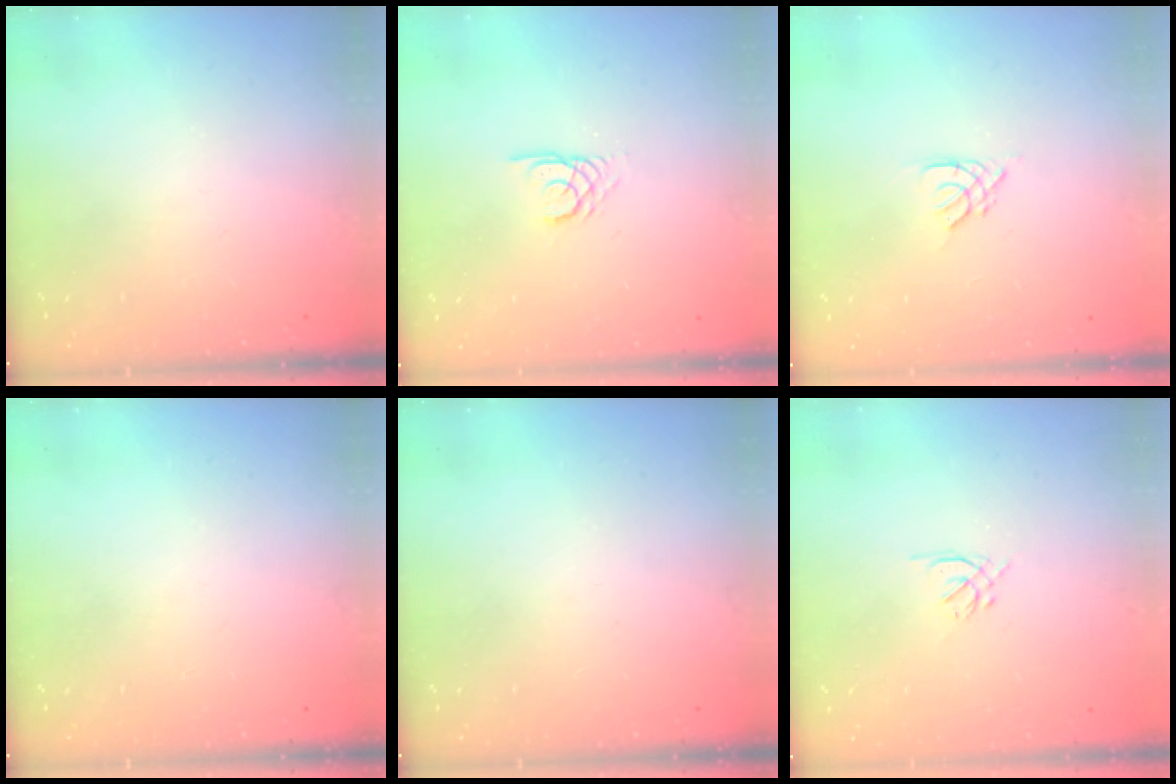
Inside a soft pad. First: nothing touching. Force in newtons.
{"total": 2.2, "press": 2.2, "slide": 0.1}
{"total": 2.8, "press": 2.7, "slide": 0.5}
{"total": 0.0}
{"total": 0.0}
{"total": 1.3, "press": 1.2, "slide": 0.5}